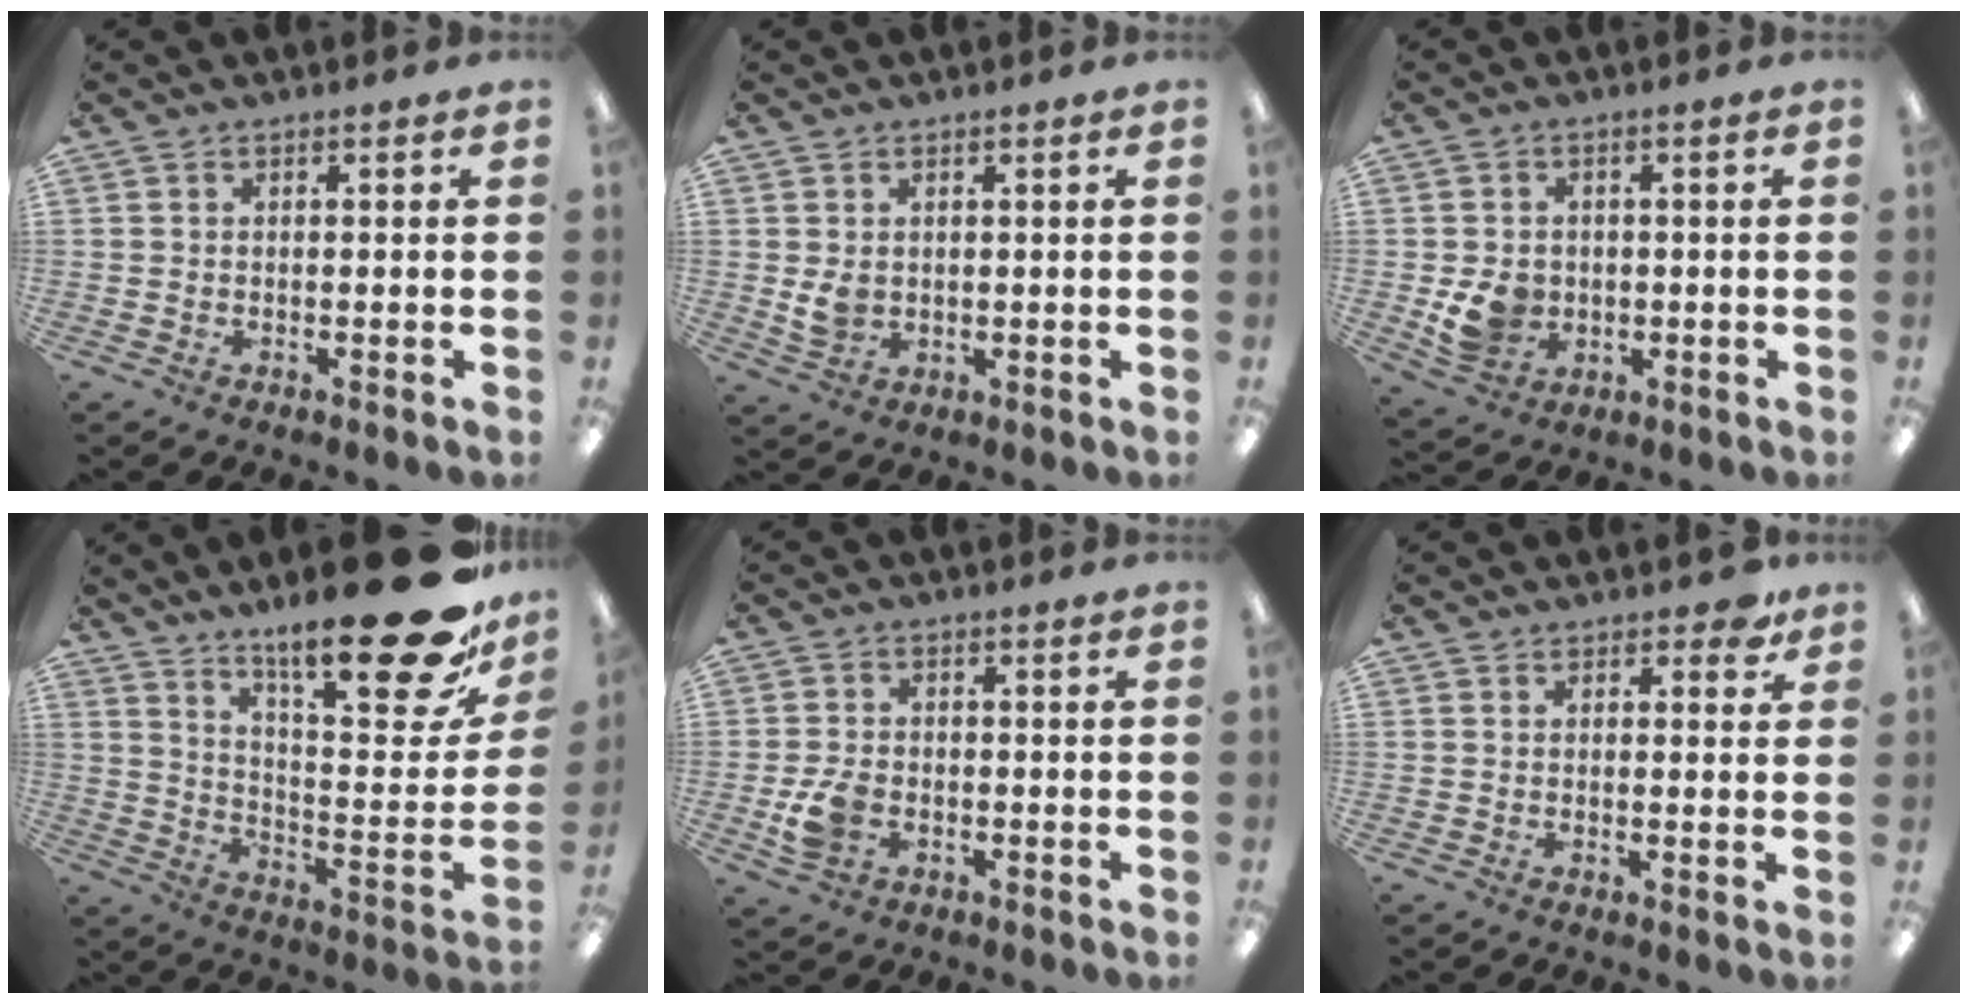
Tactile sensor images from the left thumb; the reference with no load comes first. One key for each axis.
{"total": 3.6, "fx": 1.0, "fy": 2.8, "fz": 2.1, "tx": -0.038, "ty": -0.009, "tz": 0.012}
{"total": 7.0, "fx": -0.5, "fy": 6.2, "fz": 3.2, "tx": -0.051, "ty": 0.007, "tz": -0.006}
{"total": 26.6, "fx": 17.9, "fy": 6.5, "fz": 18.6, "tx": -0.266, "ty": -0.123, "tz": 0.289}
{"total": 6.0, "fx": -1.6, "fy": 4.3, "fz": 3.9, "tx": -0.080, "ty": 0.001, "tz": -0.031}
{"total": 3.1, "fx": 2.0, "fy": 1.7, "fz": 1.7, "tx": -0.013, "ty": -0.003, "tz": 0.030}